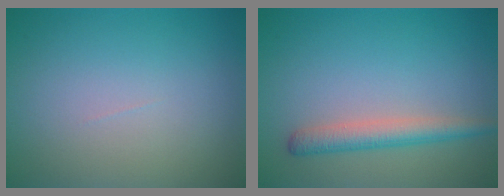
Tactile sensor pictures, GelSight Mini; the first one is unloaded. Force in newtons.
{"total": 2.8, "press": 2.8, "slide": 0.1}